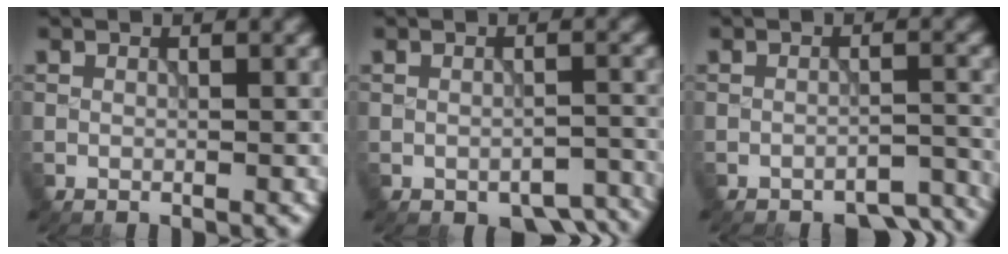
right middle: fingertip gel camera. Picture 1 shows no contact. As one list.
[{"total": 3.9, "force": [-3.0, 1.7, 1.9], "torque": [-0.029, -0.010, -0.025]}, {"total": 4.9, "force": [-4.6, 1.2, 1.4], "torque": [-0.023, -0.003, -0.048]}]